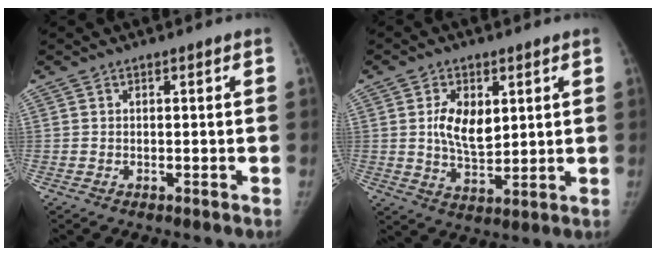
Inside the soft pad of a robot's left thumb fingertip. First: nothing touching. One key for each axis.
{"total": 8.3, "fx": 2.2, "fy": 5.0, "fz": 6.2, "tx": -0.086, "ty": -0.017, "tz": 0.046}